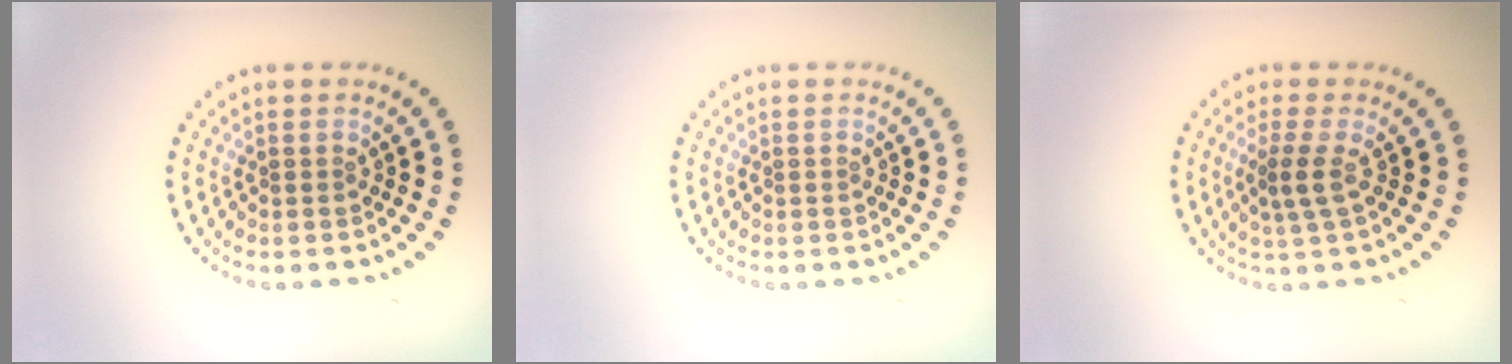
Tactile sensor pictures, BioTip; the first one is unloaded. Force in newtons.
{"total": 0.0}
{"total": 2.0, "press": 1.5, "slide": 1.3}